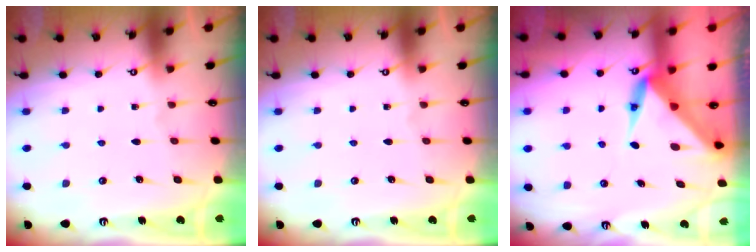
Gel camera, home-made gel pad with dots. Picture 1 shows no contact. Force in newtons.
{"total": 0.0}
{"total": 4.7, "press": 4.7, "slide": 0.2}